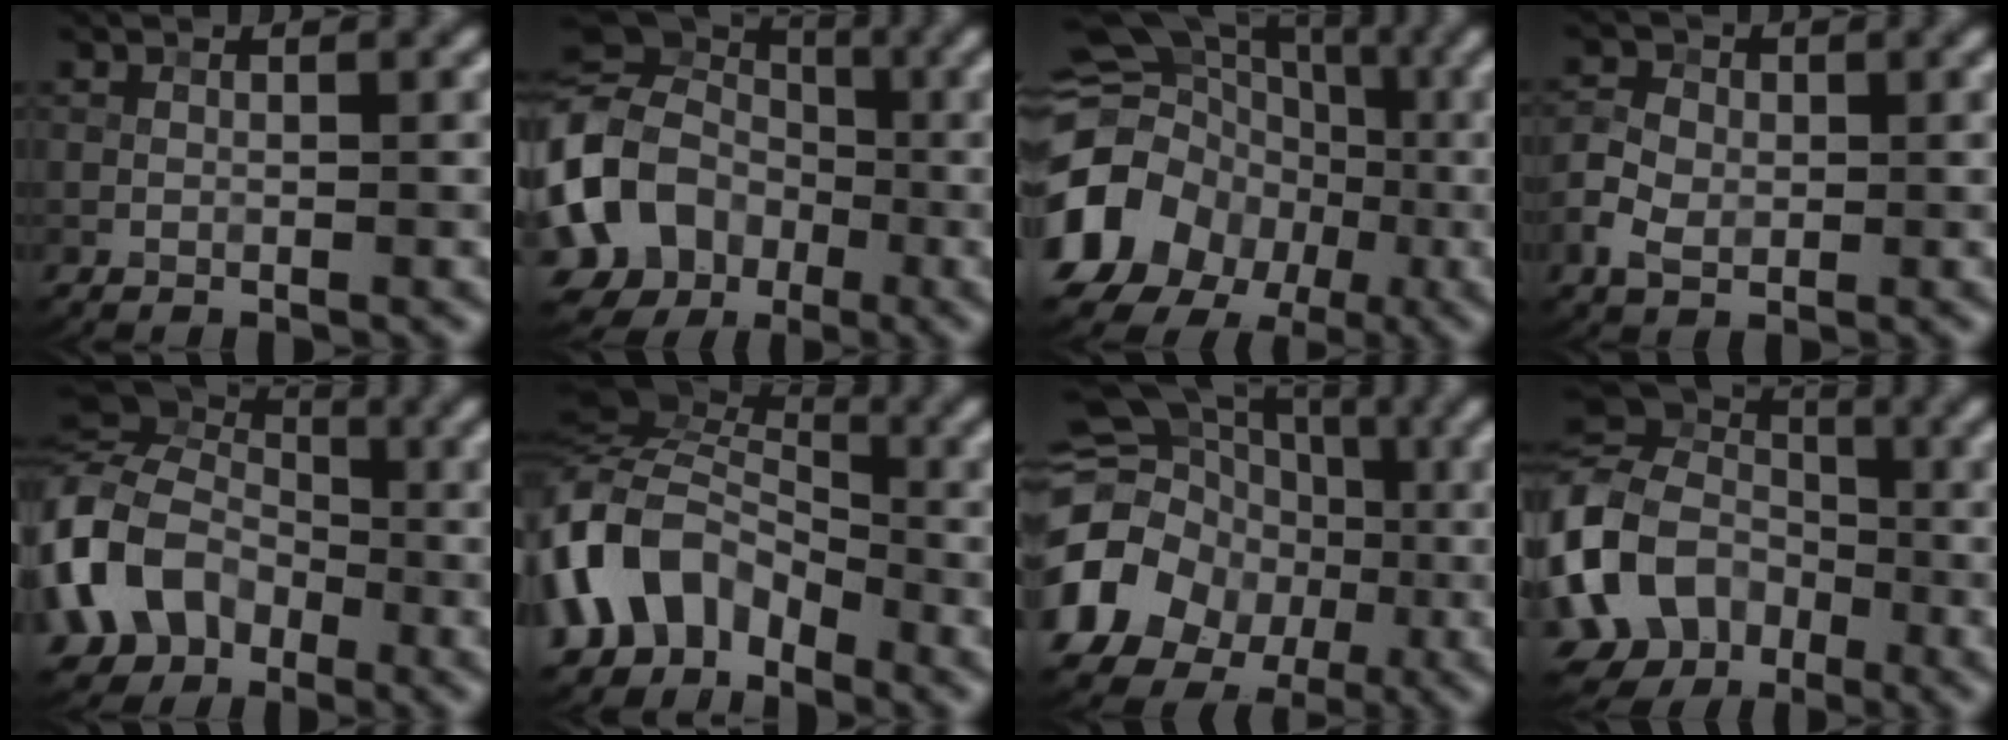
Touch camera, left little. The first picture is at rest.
{"total": 10.5, "force": [-2.3, 9.0, 4.9], "torque": [-0.117, -0.004, -0.057]}
{"total": 14.8, "force": [-3.7, 12.7, 6.6], "torque": [-0.122, -0.006, -0.076]}
{"total": 3.3, "force": [-0.7, 2.6, 2.0], "torque": [-0.041, 0.002, -0.016]}
{"total": 11.6, "force": [-3.2, 9.3, 6.1], "torque": [-0.163, -0.018, -0.071]}
{"total": 9.0, "force": [-3.7, 6.2, 5.3], "torque": [-0.096, 0.013, -0.088]}
{"total": 16.3, "force": [-3.6, 14.8, 6.0], "torque": [-0.119, -0.012, -0.079]}
{"total": 11.2, "force": [-3.2, 9.1, 5.6], "torque": [-0.141, -0.001, -0.079]}